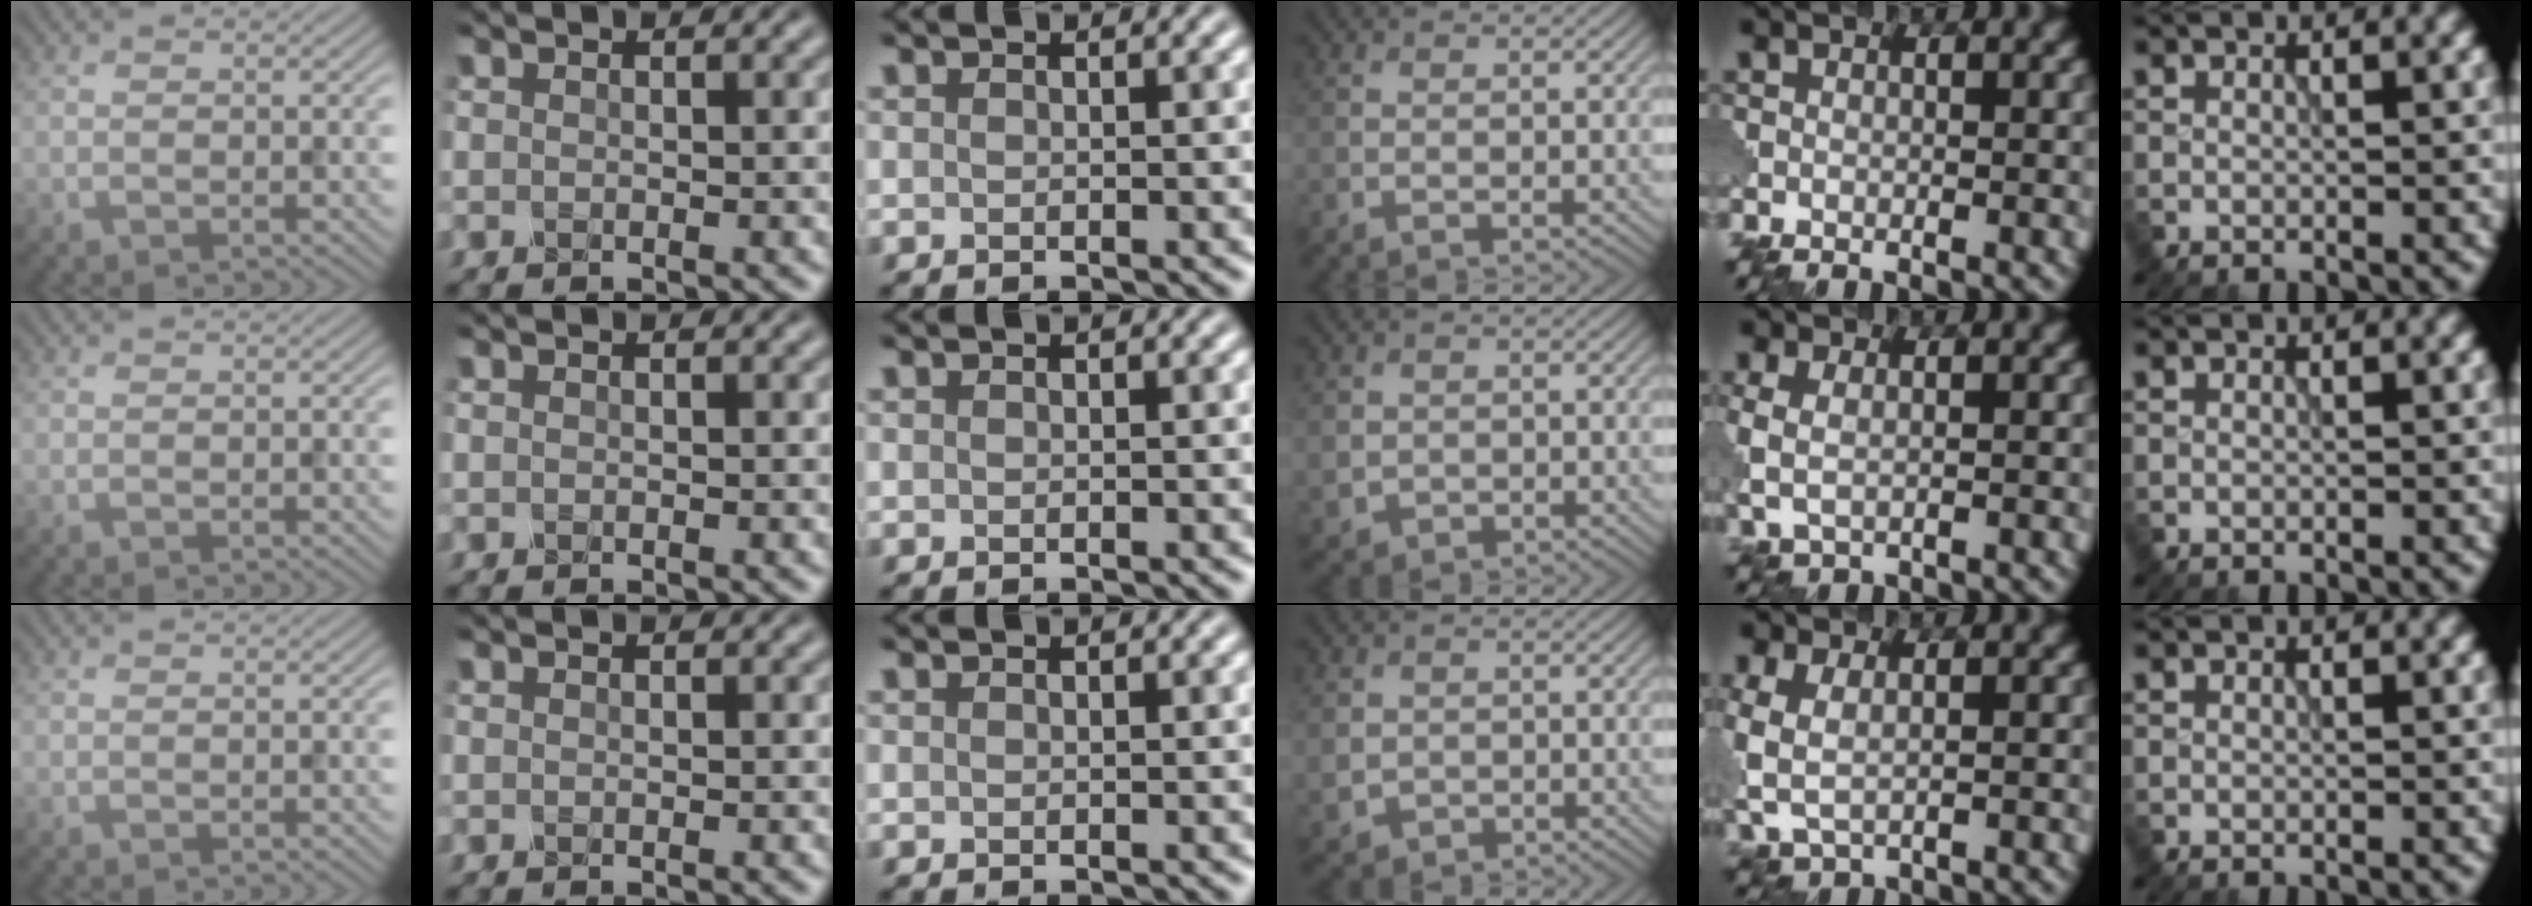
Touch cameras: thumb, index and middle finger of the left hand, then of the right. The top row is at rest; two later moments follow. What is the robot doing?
{"motion": "insert", "object": "pin"}